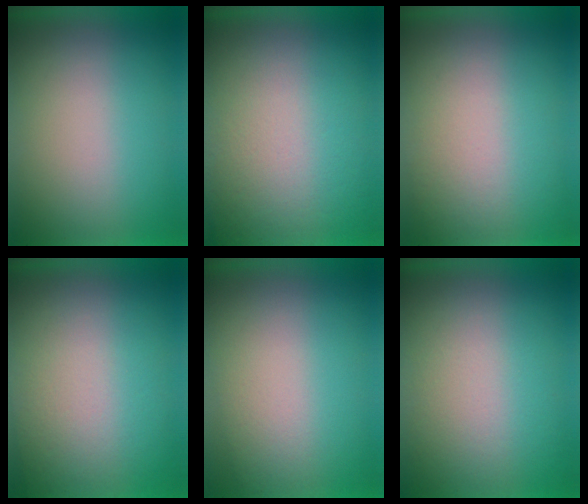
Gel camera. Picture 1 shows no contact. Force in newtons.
{"total": 4.5}
{"total": 1.4}
{"total": 2.8}
{"total": 1.0}
{"total": 2.7}